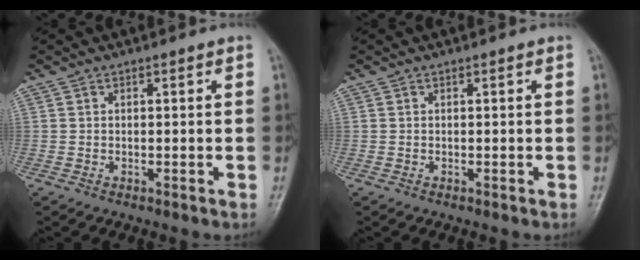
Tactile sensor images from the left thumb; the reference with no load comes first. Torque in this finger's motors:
{"motor_torque": [-0.09, 0.09, 0.00, 0.00, 0.00]}